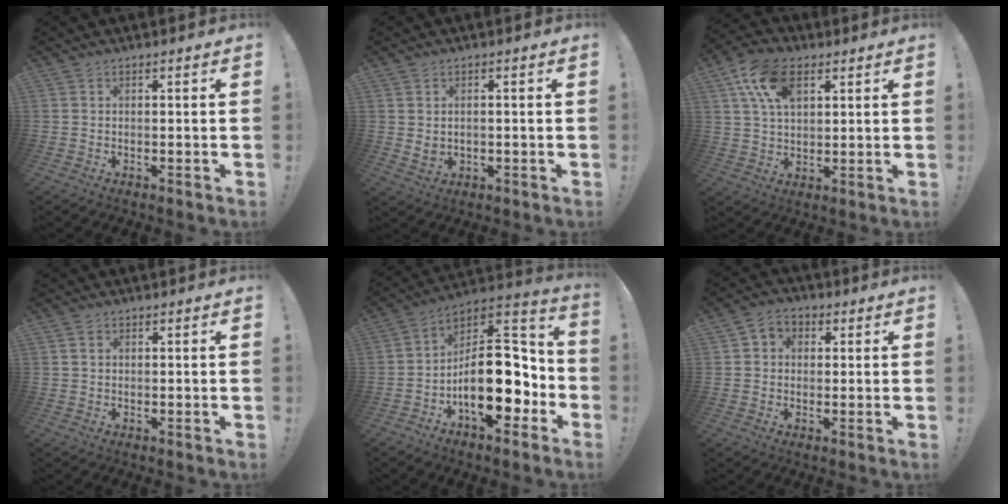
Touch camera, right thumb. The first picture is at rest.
{"total": 2.3, "force": [0.9, 1.3, 1.6], "torque": [-0.024, -0.006, 0.016]}
{"total": 13.5, "force": [5.9, 8.6, 8.6], "torque": [-0.140, -0.001, 0.113]}
{"total": 0.9, "force": [0.3, 0.8, 0.3], "torque": [-0.005, 0.002, 0.006]}
{"total": 22.0, "force": [-4.5, 12.0, 17.8], "torque": [-0.265, 0.017, -0.063]}
{"total": 10.7, "force": [4.1, 7.2, 6.7], "torque": [-0.114, 0.006, 0.080]}